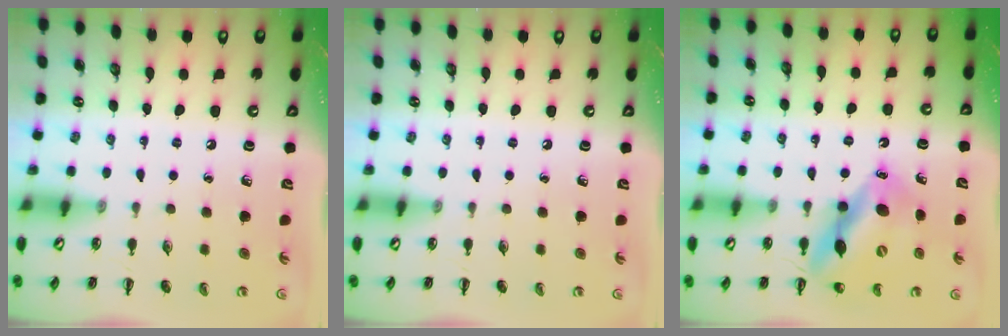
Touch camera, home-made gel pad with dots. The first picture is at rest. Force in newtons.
{"total": 0.0}
{"total": 13.8, "press": 13.2, "slide": 4.0}